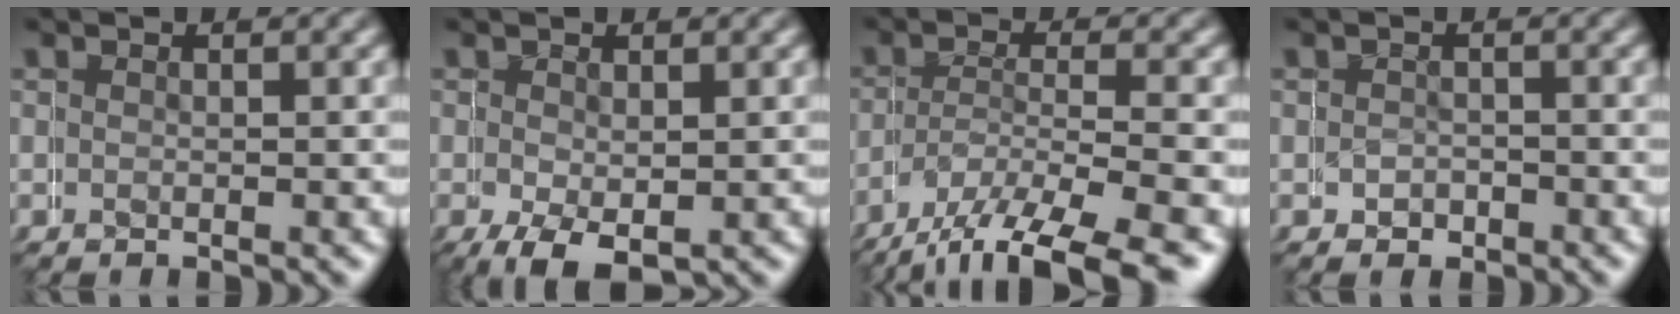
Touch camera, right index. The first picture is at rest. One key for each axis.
{"total": 4.3, "fx": -1.9, "fy": 2.7, "fz": 2.8, "tx": -0.062, "ty": -0.030, "tz": -0.008}
{"total": 5.4, "fx": -3.8, "fy": 2.0, "fz": 3.3, "tx": -0.071, "ty": -0.022, "tz": -0.043}
{"total": 1.6, "fx": -0.3, "fy": 1.0, "fz": -1.2, "tx": 0.014, "ty": -0.002, "tz": -0.004}